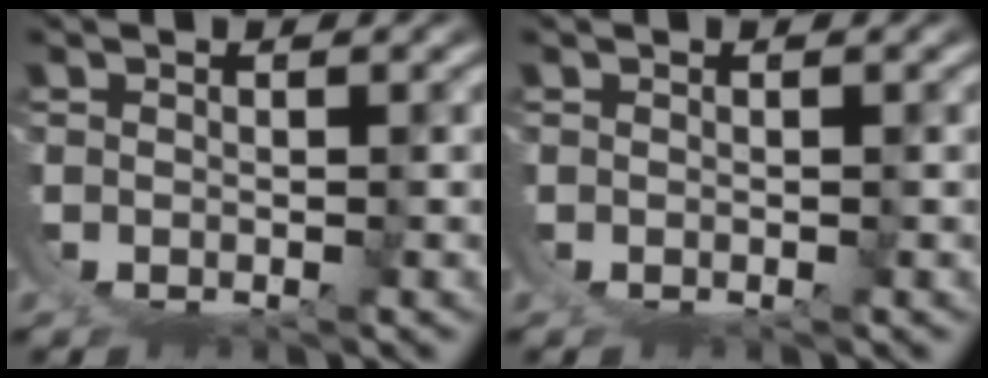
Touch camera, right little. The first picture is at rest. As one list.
[{"total": 0.0}]